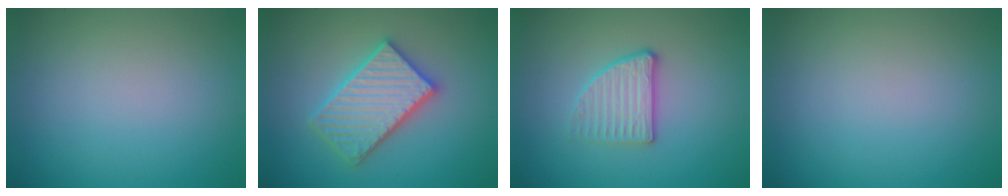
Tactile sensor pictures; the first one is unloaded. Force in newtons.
{"total": 5.6, "press": 5.5, "slide": 0.8}
{"total": 2.8, "press": 2.5, "slide": 1.2}
{"total": 0.0}